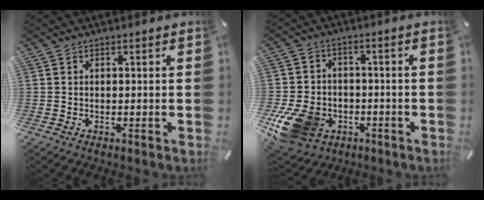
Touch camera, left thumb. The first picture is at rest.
{"total": 13.6, "force": [-5.5, 10.2, 7.1], "torque": [-0.151, 0.030, -0.093]}